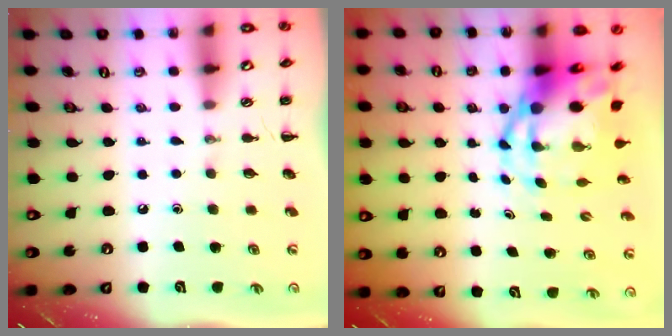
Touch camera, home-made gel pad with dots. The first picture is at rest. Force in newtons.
{"total": 9.2, "press": 8.8, "slide": 2.6}